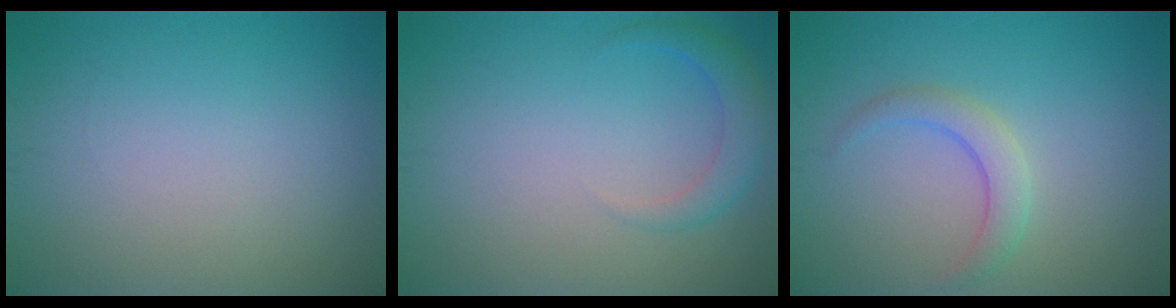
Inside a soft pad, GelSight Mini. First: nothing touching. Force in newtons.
{"total": 2.3, "press": 2.3, "slide": 0.2}
{"total": 2.4, "press": 2.4, "slide": 0.1}